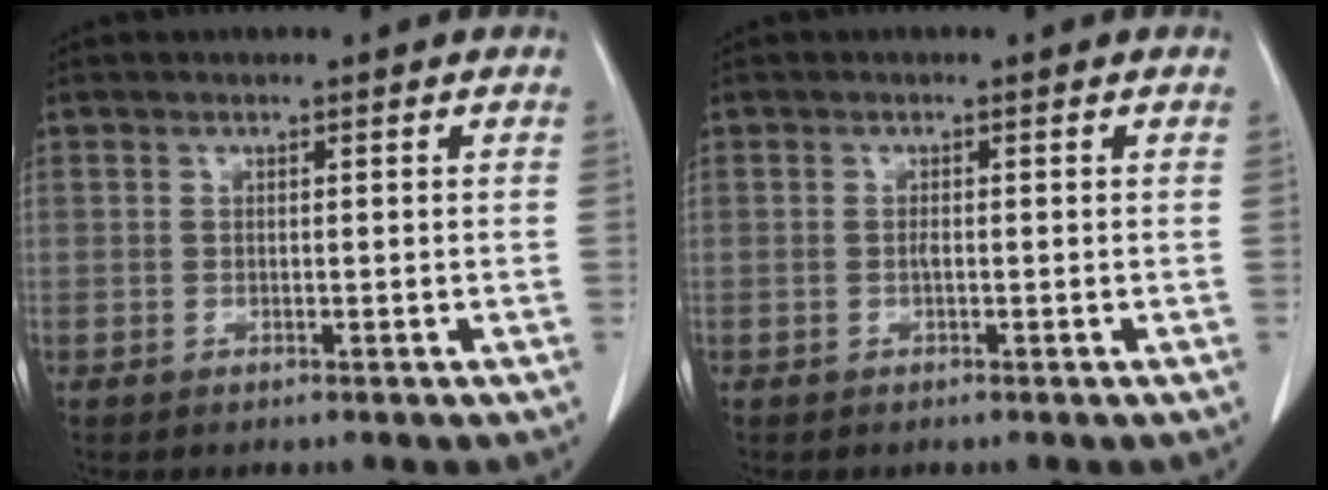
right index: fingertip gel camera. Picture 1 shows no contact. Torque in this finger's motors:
{"motor_torque": [0.17, -0.12, 0.13, 0.03]}